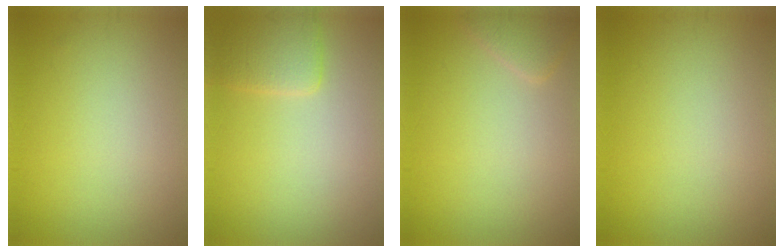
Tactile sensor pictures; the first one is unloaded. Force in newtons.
{"total": 2.4, "press": 2.3, "slide": 0.2}
{"total": 1.5, "press": 1.5, "slide": 0.1}
{"total": 0.0}